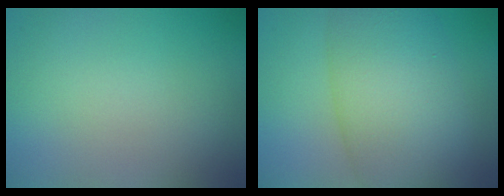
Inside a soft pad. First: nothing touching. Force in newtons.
{"total": 11.1, "press": 11.1, "slide": 0.3}